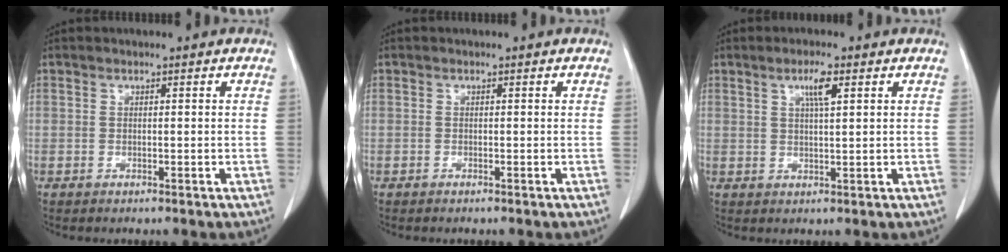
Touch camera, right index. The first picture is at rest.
{"total": 0.0}
{"total": 3.5, "force": [1.6, 0.3, 3.1], "torque": [-0.057, 0.000, 0.028]}